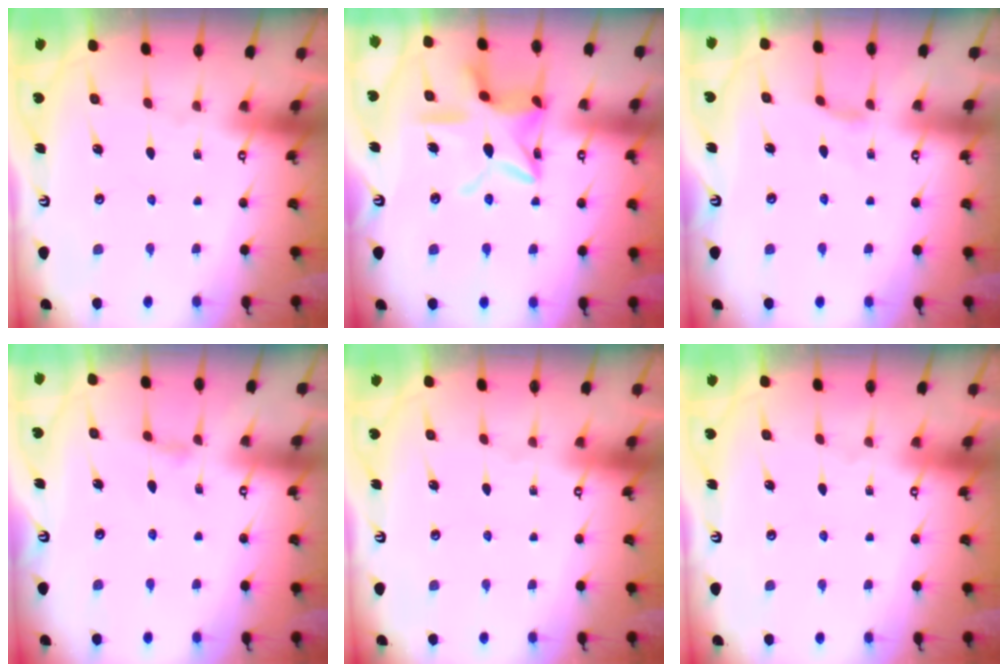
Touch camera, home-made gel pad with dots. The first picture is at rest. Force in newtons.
{"total": 15.9, "press": 15.9, "slide": 1.3}
{"total": 1.9, "press": 1.9, "slide": 0.4}
{"total": 2.1, "press": 2.1, "slide": 0.5}
{"total": 0.0}
{"total": 0.0}